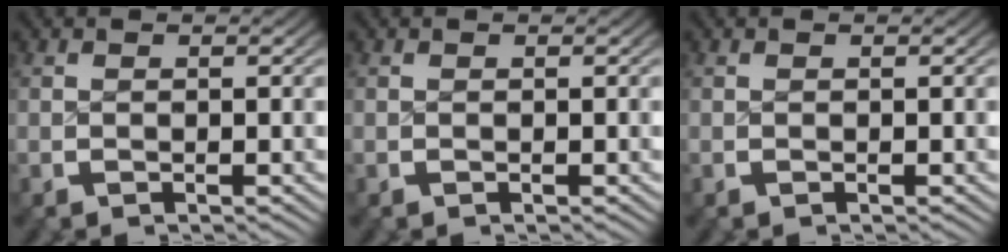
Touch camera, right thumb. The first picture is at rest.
{"total": 0.0}
{"total": 0.0}